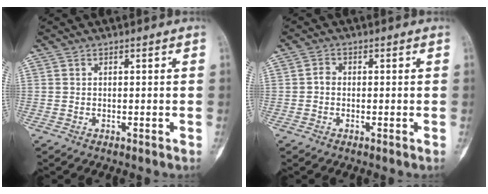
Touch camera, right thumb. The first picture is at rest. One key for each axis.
{"total": 1.7, "fx": -0.2, "fy": 1.4, "fz": 0.8, "tx": -0.003, "ty": 0.005, "tz": -0.010}